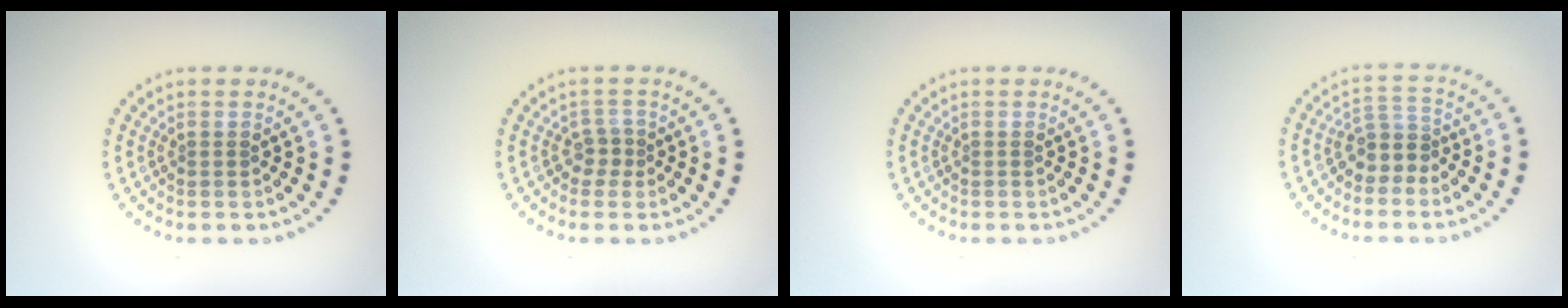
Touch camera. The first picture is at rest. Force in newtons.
{"total": 1.4, "press": 1.1, "slide": 0.8}
{"total": 0.0}
{"total": 2.8, "press": 2.2, "slide": 1.8}